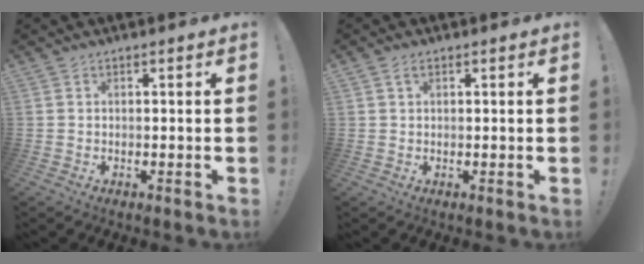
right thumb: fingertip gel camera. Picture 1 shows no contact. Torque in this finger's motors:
{"motor_torque": [-0.18, -0.15, -0.47, 0.18, 0.13]}